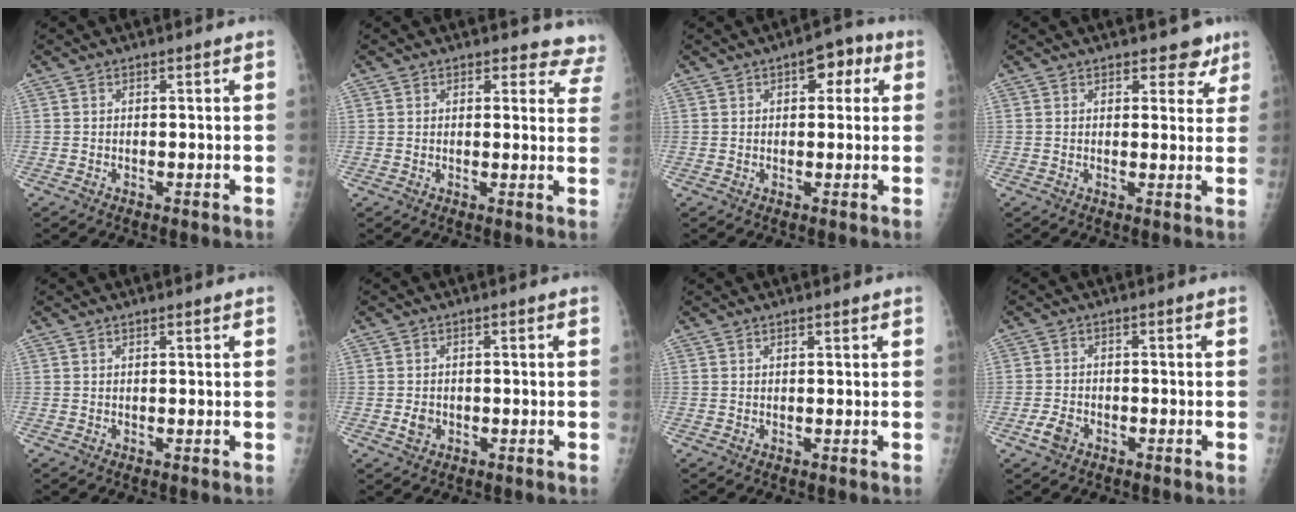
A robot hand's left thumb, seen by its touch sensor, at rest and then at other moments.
{"total": 7.6, "force": [6.9, 3.2, -0.5], "torque": [0.069, -0.036, 0.039]}
{"total": 5.8, "force": [2.2, 3.5, 4.1], "torque": [-0.020, 0.006, 0.019]}
{"total": 4.5, "force": [3.4, 2.6, 1.5], "torque": [0.015, -0.018, 0.037]}
{"total": 0.6, "force": [0.4, 0.1, 0.3], "torque": [-0.006, -0.001, 0.007]}
{"total": 2.0, "force": [-0.6, 1.7, 0.9], "torque": [-0.007, 0.002, -0.007]}
{"total": 0.8, "force": [0.6, 0.2, 0.5], "torque": [-0.007, -0.002, 0.010]}
{"total": 3.0, "force": [-1.8, 2.0, 1.5], "torque": [-0.027, 0.008, -0.030]}